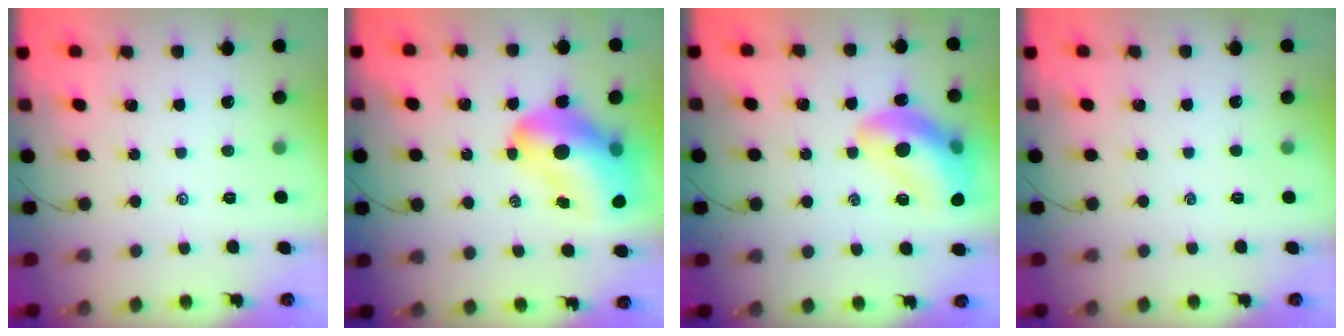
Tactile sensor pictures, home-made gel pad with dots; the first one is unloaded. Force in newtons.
{"total": 17.9, "press": 17.1, "slide": 5.2}
{"total": 18.1, "press": 17.9, "slide": 3.1}
{"total": 0.0}